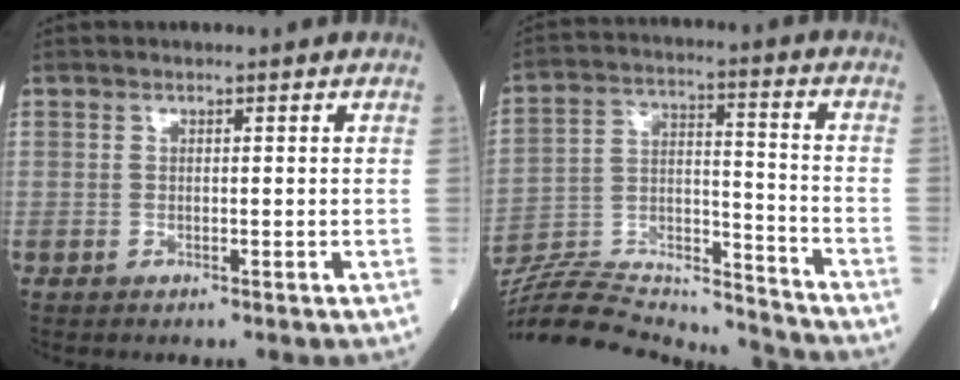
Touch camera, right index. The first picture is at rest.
{"total": 20.5, "force": [-19.9, 2.1, 4.5], "torque": [-0.106, 0.022, -0.321]}